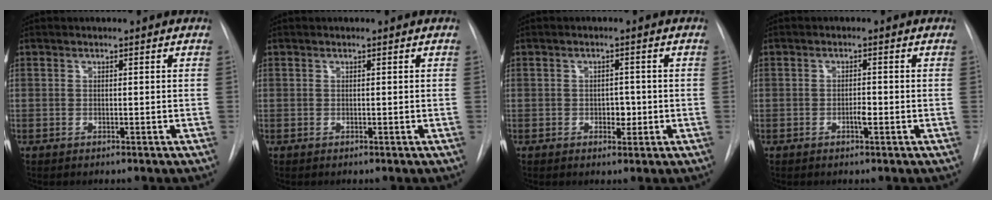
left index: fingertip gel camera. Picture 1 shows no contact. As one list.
[{"total": 0.0}, {"total": 2.3, "force": [-0.8, 1.4, 1.6], "torque": [-0.020, -0.001, -0.009]}, {"total": 1.6, "force": [-0.9, 0.3, 1.3], "torque": [-0.023, -0.003, -0.016]}]